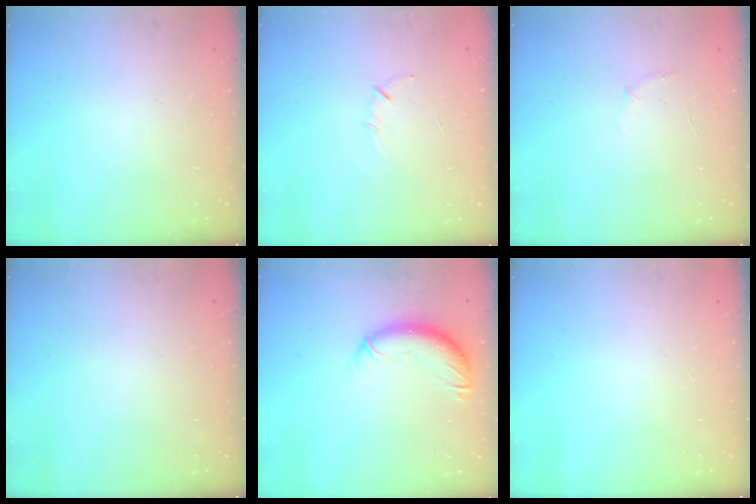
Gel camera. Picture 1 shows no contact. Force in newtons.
{"total": 3.6, "press": 3.5, "slide": 0.8}
{"total": 4.0, "press": 3.8, "slide": 1.1}
{"total": 0.0}
{"total": 10.7, "press": 10.6, "slide": 1.7}
{"total": 0.0}